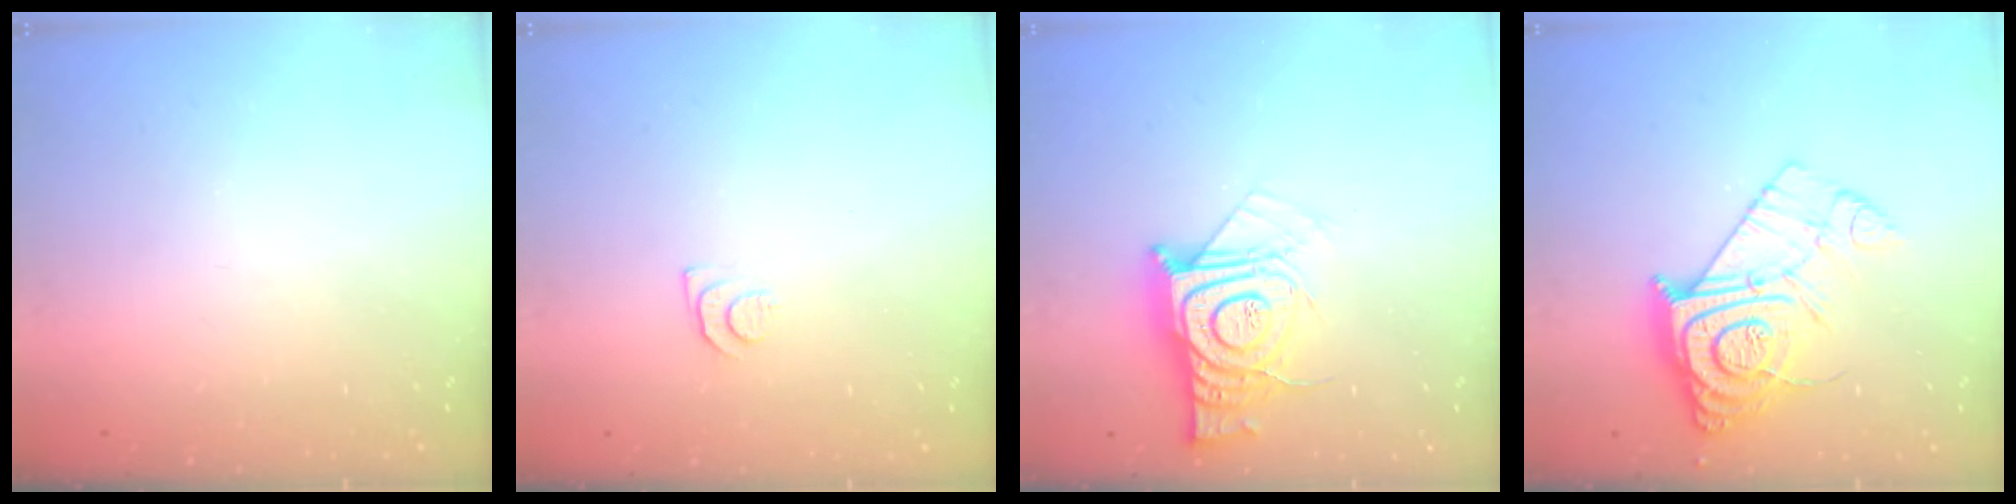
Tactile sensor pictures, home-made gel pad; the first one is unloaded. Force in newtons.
{"total": 5.4, "press": 5.4, "slide": 0.7}
{"total": 14.2, "press": 14.2, "slide": 1.2}
{"total": 14.9, "press": 14.8, "slide": 1.0}